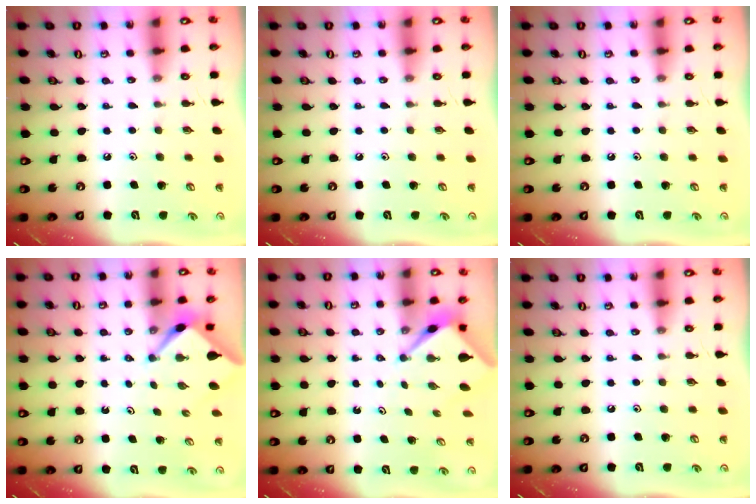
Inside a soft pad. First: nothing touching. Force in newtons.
{"total": 0.0}
{"total": 0.0}
{"total": 2.4, "press": 2.4, "slide": 0.3}
{"total": 2.6, "press": 2.6, "slide": 0.1}
{"total": 0.0}